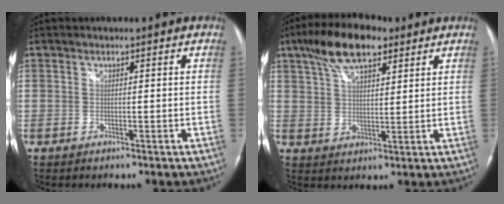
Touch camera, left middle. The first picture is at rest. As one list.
[{"total": 10.4, "force": [6.6, 3.8, 7.2], "torque": [-0.137, 0.022, 0.119]}]